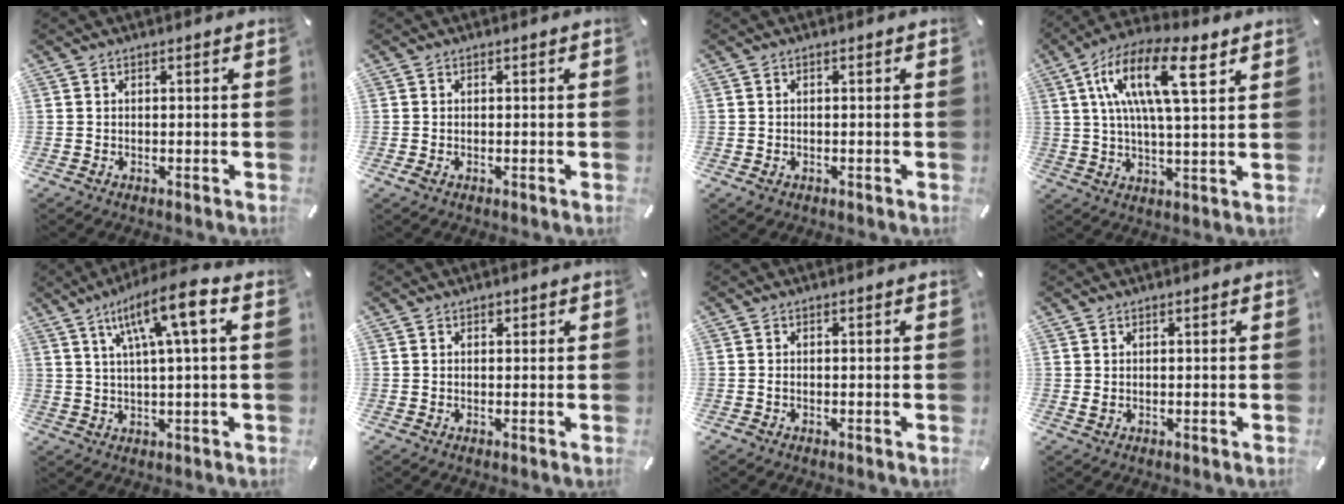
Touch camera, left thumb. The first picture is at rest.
{"total": 0.6, "force": [-0.3, 0.5, 0.3], "torque": [-0.005, 0.001, -0.007]}
{"total": 0.7, "force": [-0.3, 0.6, 0.1], "torque": [-0.003, 0.002, -0.007]}
{"total": 15.1, "force": [6.4, 4.9, 12.8], "torque": [-0.255, -0.003, 0.104]}
{"total": 12.4, "force": [4.7, 2.1, 11.3], "torque": [-0.189, -0.011, 0.075]}
{"total": 0.7, "force": [0.2, 0.7, 0.0], "torque": [-0.001, 0.004, 0.004]}
{"total": 0.7, "force": [-0.5, 0.4, 0.3], "torque": [-0.006, -0.001, -0.009]}
{"total": 0.7, "force": [0.1, 0.4, 0.5], "torque": [-0.003, -0.002, 0.001]}